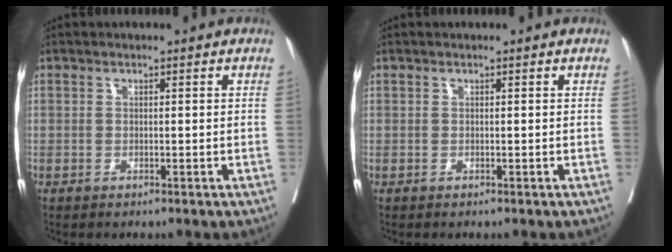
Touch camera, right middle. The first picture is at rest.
{"total": 0.0}